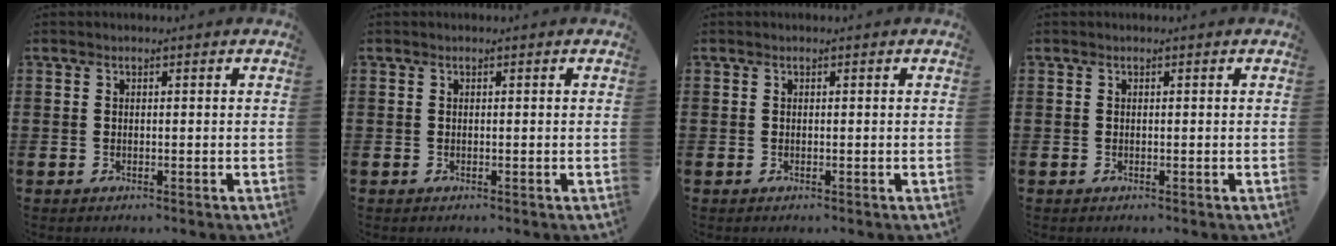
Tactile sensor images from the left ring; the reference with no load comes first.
{"total": 0.0}
{"total": 0.0}
{"total": 0.0}